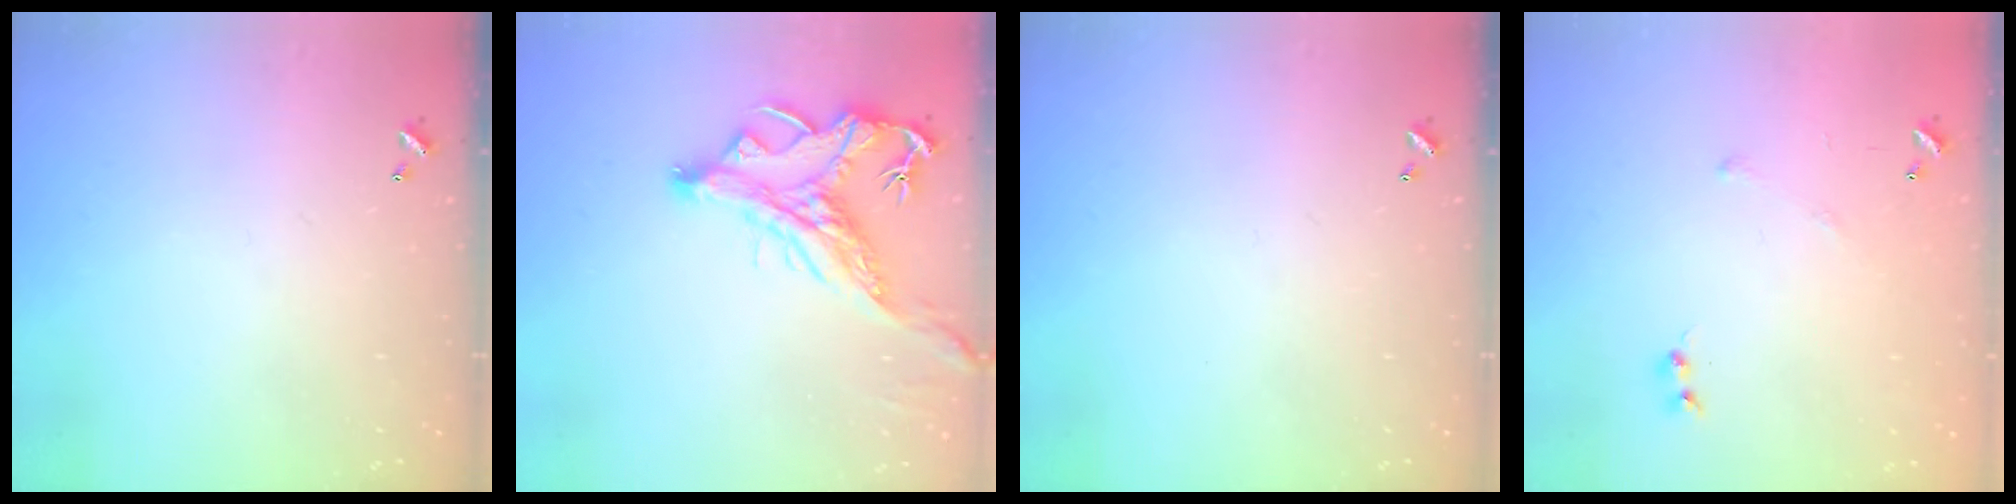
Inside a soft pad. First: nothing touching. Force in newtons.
{"total": 2.9, "press": 2.5, "slide": 1.4}
{"total": 0.0}
{"total": 5.0, "press": 4.9, "slide": 0.9}